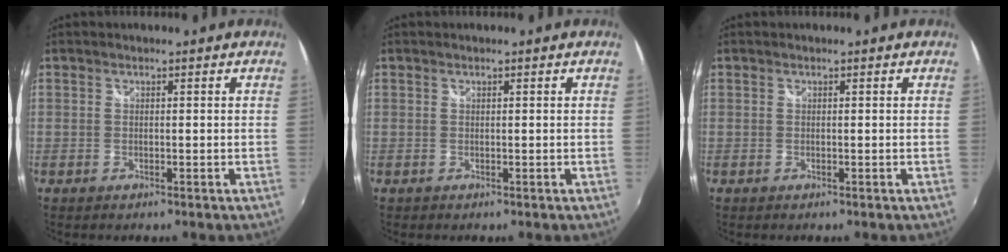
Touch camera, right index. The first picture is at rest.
{"total": 0.0}
{"total": 0.0}